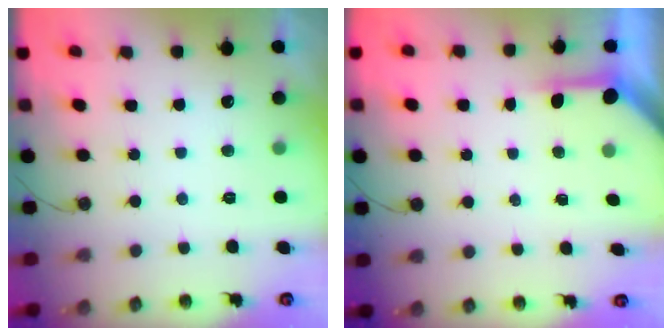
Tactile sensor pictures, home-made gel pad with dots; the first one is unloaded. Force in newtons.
{"total": 3.9, "press": 3.8, "slide": 0.3}